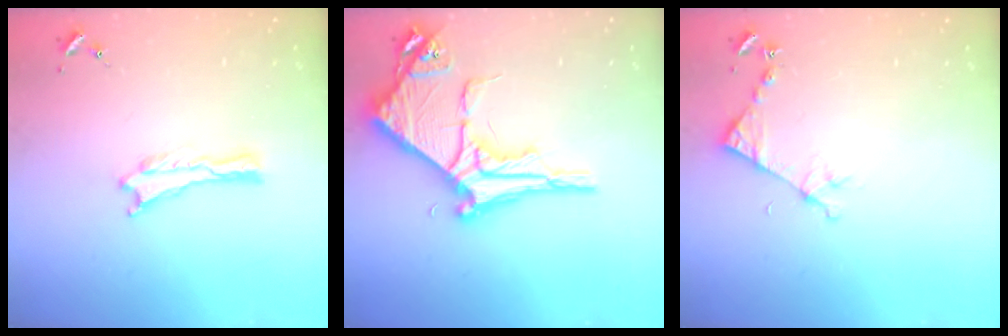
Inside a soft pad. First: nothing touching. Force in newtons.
{"total": 8.7, "press": 8.7, "slide": 1.0}
{"total": 4.5, "press": 4.5, "slide": 0.3}